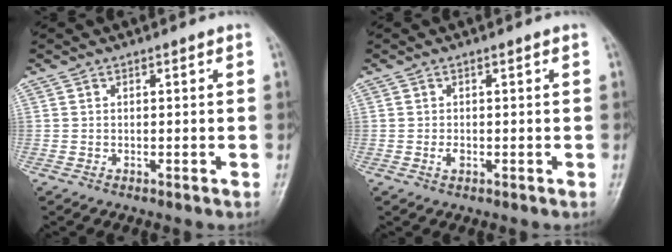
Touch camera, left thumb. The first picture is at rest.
{"total": 1.2, "force": [-0.2, 0.7, 1.0], "torque": [-0.015, 0.000, -0.004]}